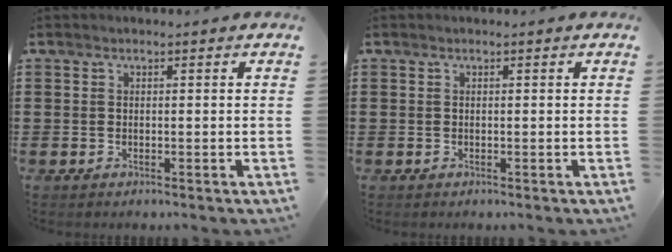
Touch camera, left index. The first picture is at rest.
{"total": 0.0}